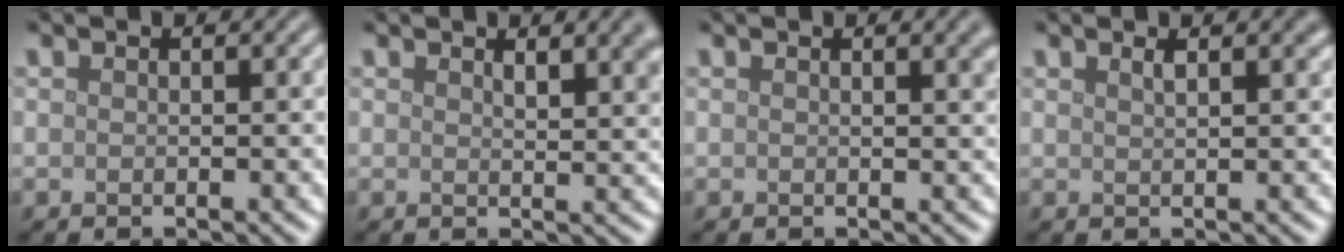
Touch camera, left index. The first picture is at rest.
{"total": 3.4, "force": [1.9, 1.2, 2.6], "torque": [-0.023, 0.003, 0.026]}
{"total": 2.2, "force": [1.0, 0.8, 1.8], "torque": [-0.009, 0.007, 0.010]}
{"total": 2.1, "force": [1.3, 0.8, 1.5], "torque": [-0.008, 0.009, 0.014]}